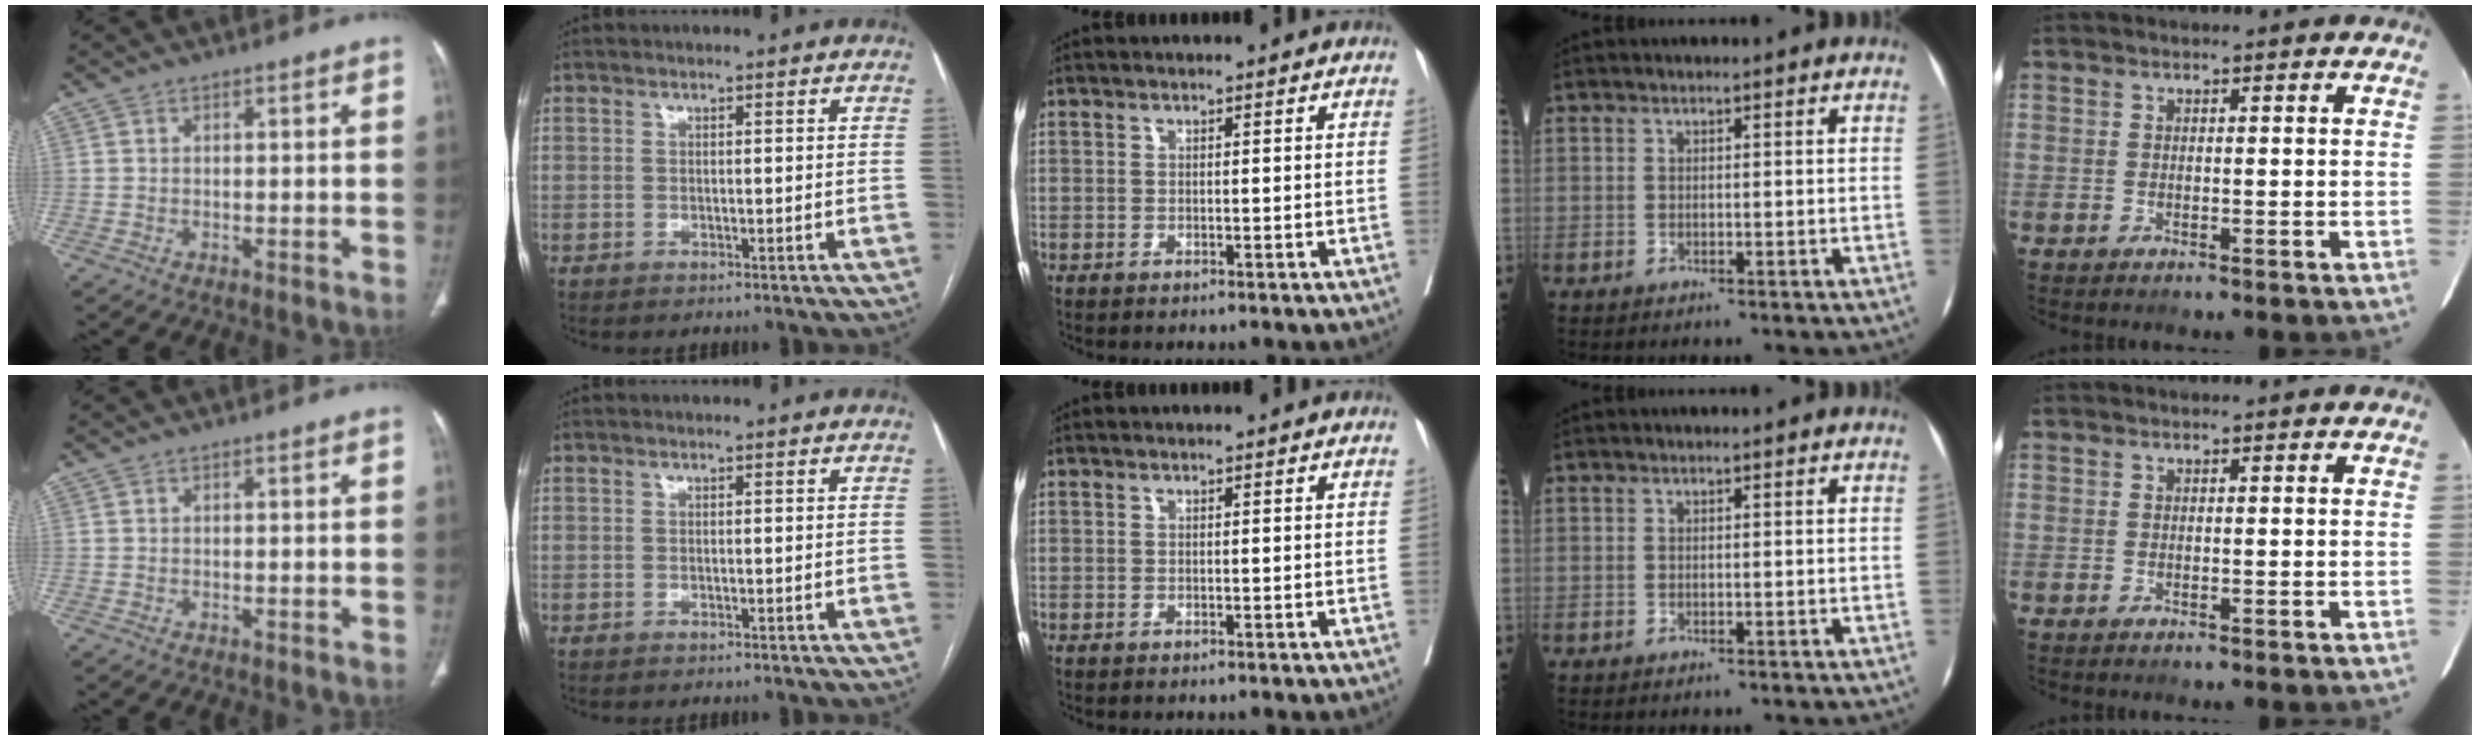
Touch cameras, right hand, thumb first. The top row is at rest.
{}